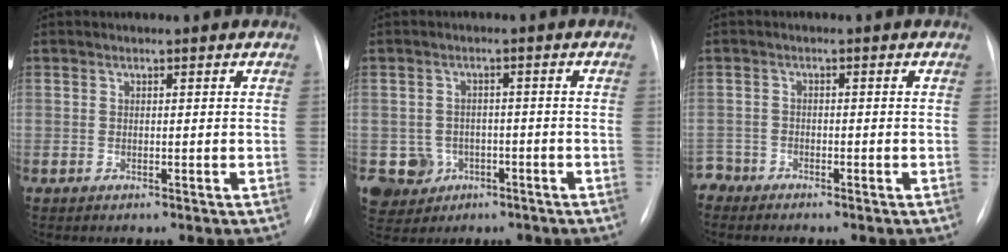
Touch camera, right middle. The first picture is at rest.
{"total": 5.6, "force": [-2.2, 5.1, 0.4], "torque": [-0.009, 0.013, -0.028]}
{"total": 2.3, "force": [-2.0, 0.7, -0.8], "torque": [0.015, -0.002, -0.041]}